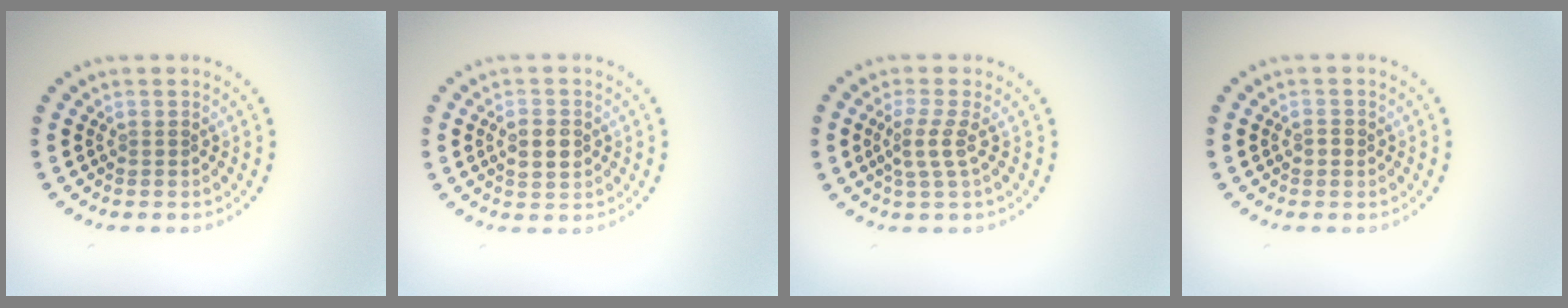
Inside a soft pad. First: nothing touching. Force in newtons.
{"total": 2.4, "press": 2.4, "slide": 0.1}
{"total": 2.0, "press": 1.5, "slide": 1.4}
{"total": 0.9, "press": 0.9, "slide": 0.0}